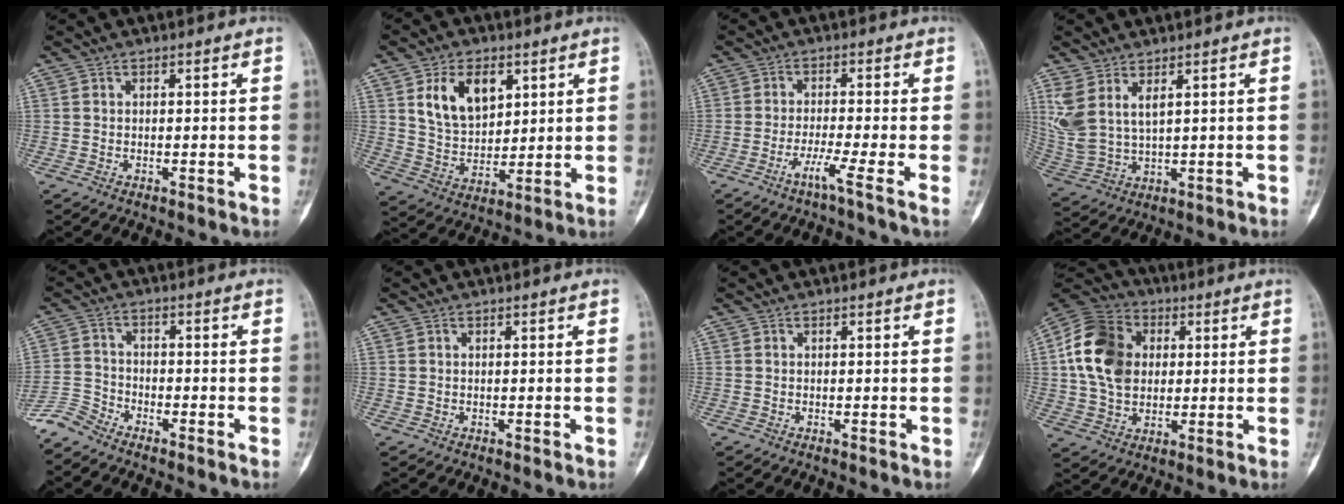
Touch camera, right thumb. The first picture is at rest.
{"total": 11.8, "force": [4.8, 7.3, 7.9], "torque": [-0.112, -0.020, 0.096]}
{"total": 4.4, "force": [-2.5, -1.4, 3.3], "torque": [-0.080, 0.002, -0.055]}
{"total": 8.5, "force": [4.0, 3.8, 6.4], "torque": [-0.146, -0.015, 0.097]}
{"total": 3.7, "force": [-3.5, 0.8, 0.3], "torque": [-0.009, 0.004, -0.080]}
{"total": 0.0}
{"total": 0.0}
{"total": 15.9, "force": [2.3, 12.2, 9.9], "torque": [-0.167, 0.012, 0.036]}